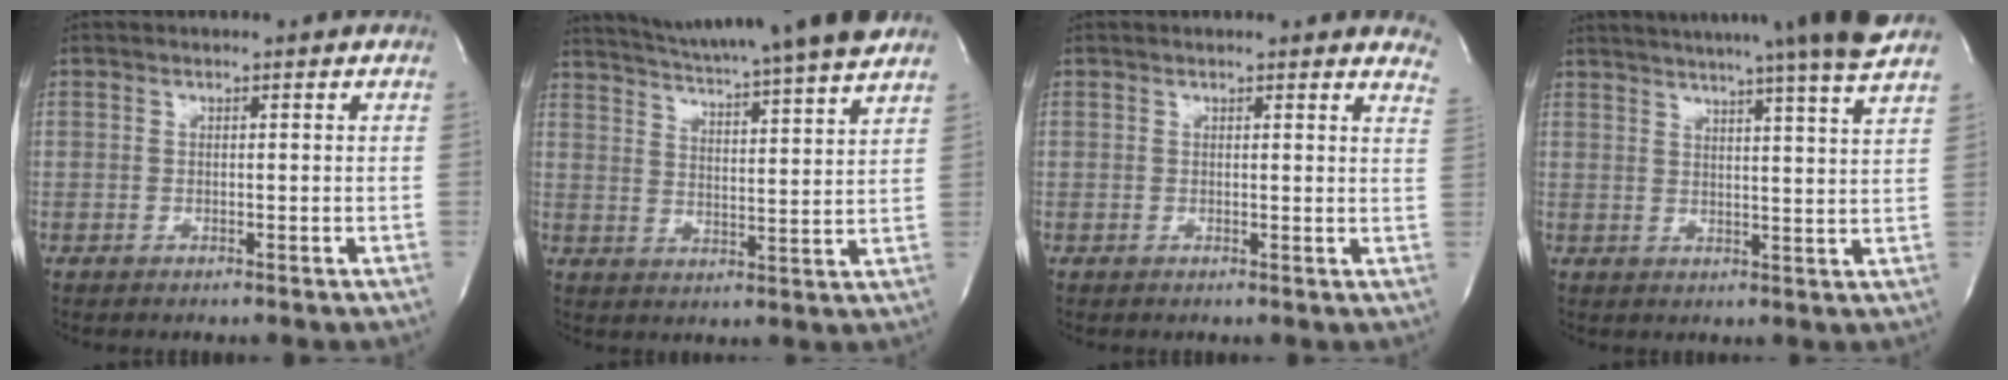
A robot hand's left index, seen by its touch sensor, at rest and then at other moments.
{"total": 19.3, "force": [17.0, -1.0, 8.9], "torque": [-0.153, -0.025, 0.238]}
{"total": 8.6, "force": [8.1, 1.6, 2.7], "torque": [-0.005, -0.017, 0.060]}
{"total": 19.1, "force": [16.7, -1.9, 9.0], "torque": [-0.153, -0.033, 0.212]}